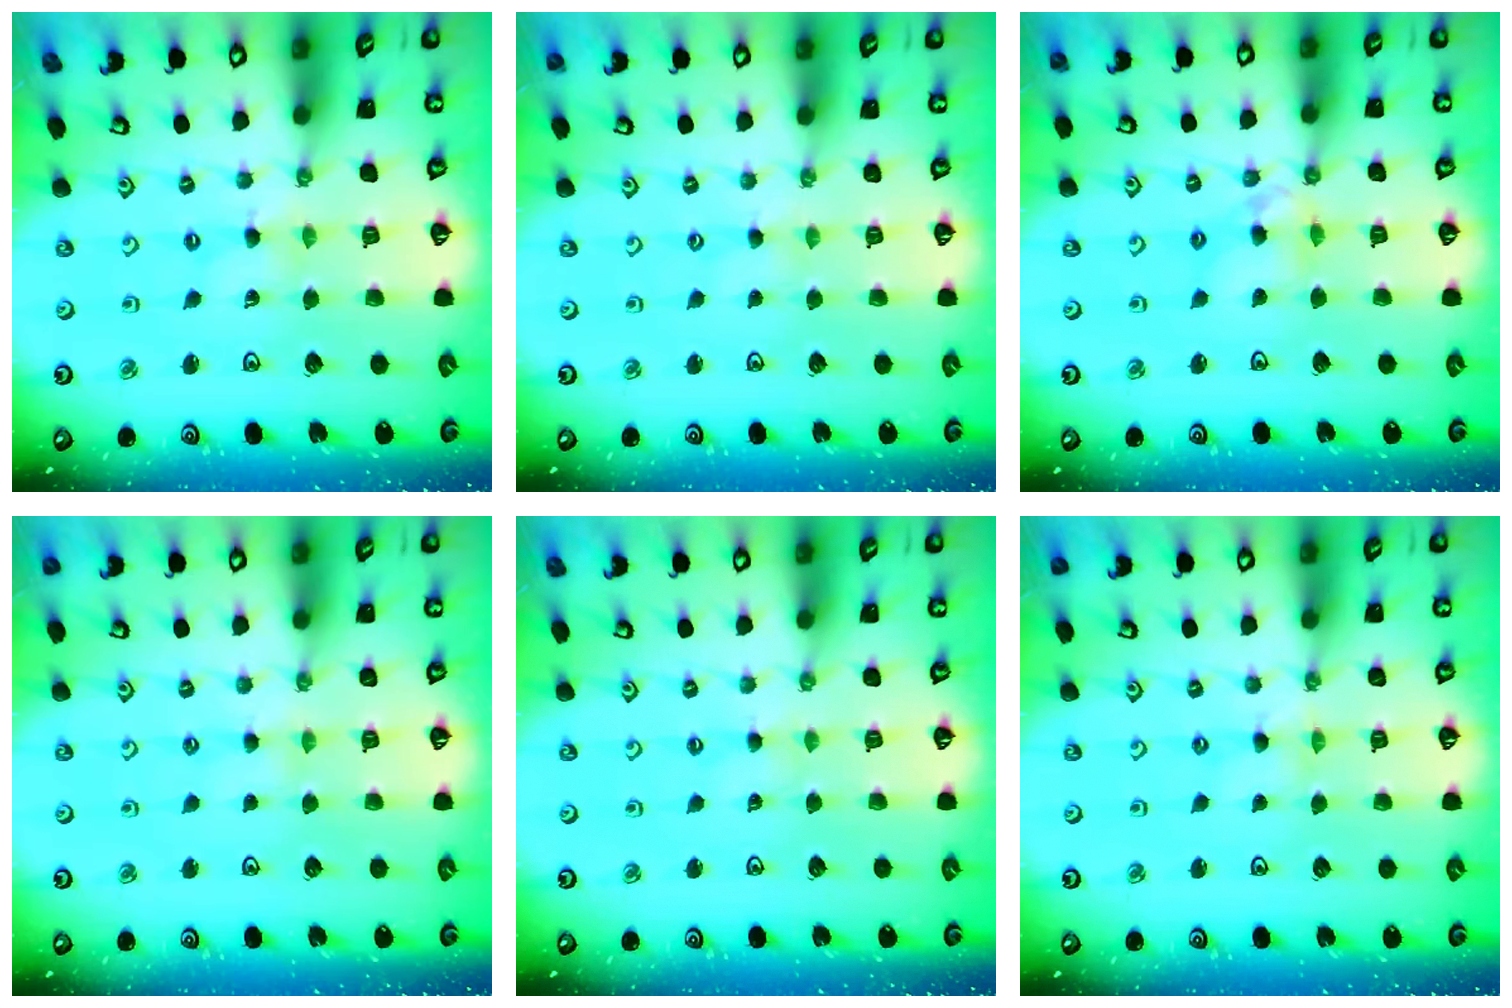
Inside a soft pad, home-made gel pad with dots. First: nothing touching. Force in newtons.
{"total": 0.0}
{"total": 7.2, "press": 7.1, "slide": 0.6}
{"total": 2.1, "press": 2.1, "slide": 0.2}
{"total": 0.0}
{"total": 0.0}